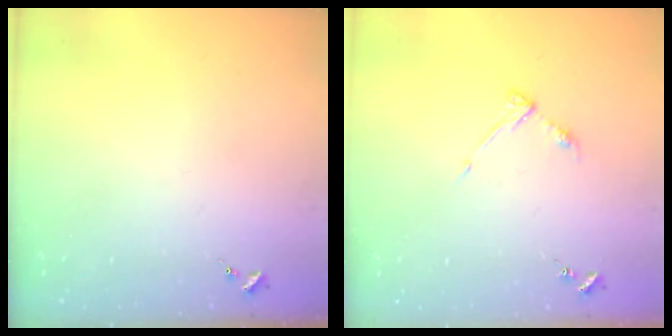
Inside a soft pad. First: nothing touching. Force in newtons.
{"total": 4.6, "press": 4.6, "slide": 0.6}